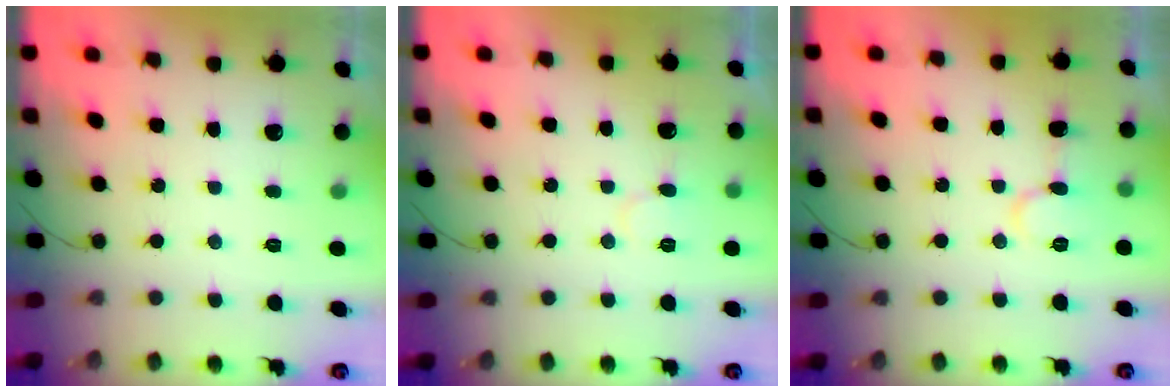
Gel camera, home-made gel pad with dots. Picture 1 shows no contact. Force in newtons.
{"total": 6.1, "press": 6.1, "slide": 0.5}
{"total": 7.5, "press": 7.5, "slide": 0.3}